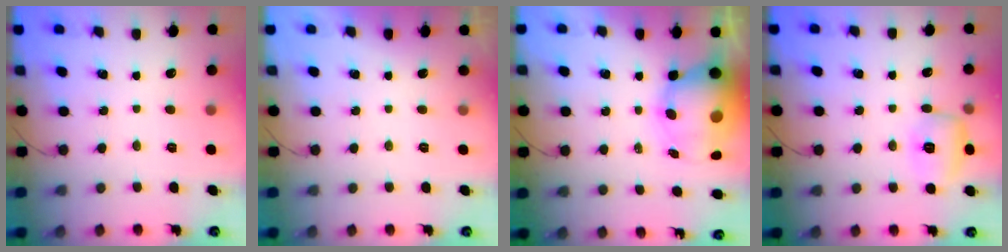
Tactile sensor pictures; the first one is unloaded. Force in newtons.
{"total": 0.0}
{"total": 10.4, "press": 10.1, "slide": 2.5}
{"total": 7.5, "press": 7.4, "slide": 1.6}